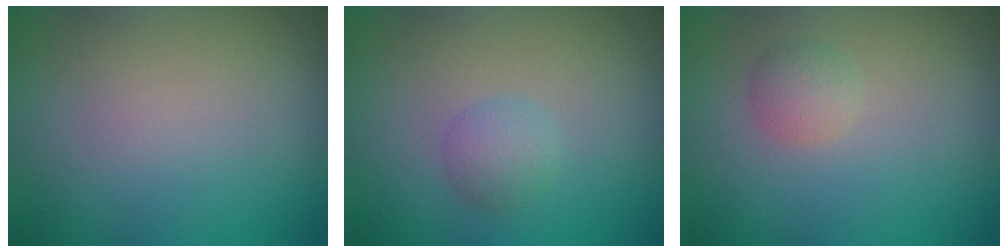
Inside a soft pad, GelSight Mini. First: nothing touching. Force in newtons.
{"total": 1.7, "press": 1.7, "slide": 0.0}
{"total": 1.4, "press": 1.4, "slide": 0.1}